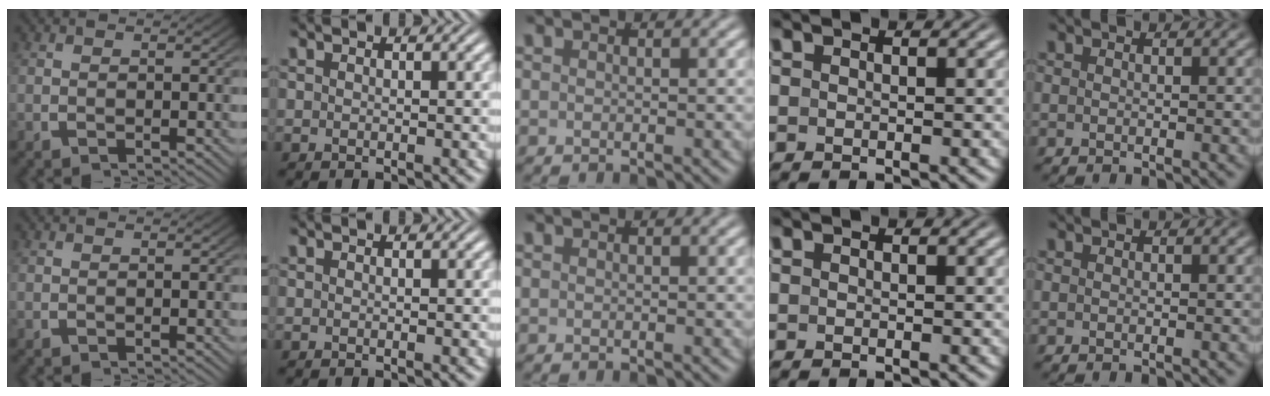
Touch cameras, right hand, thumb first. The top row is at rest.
{}